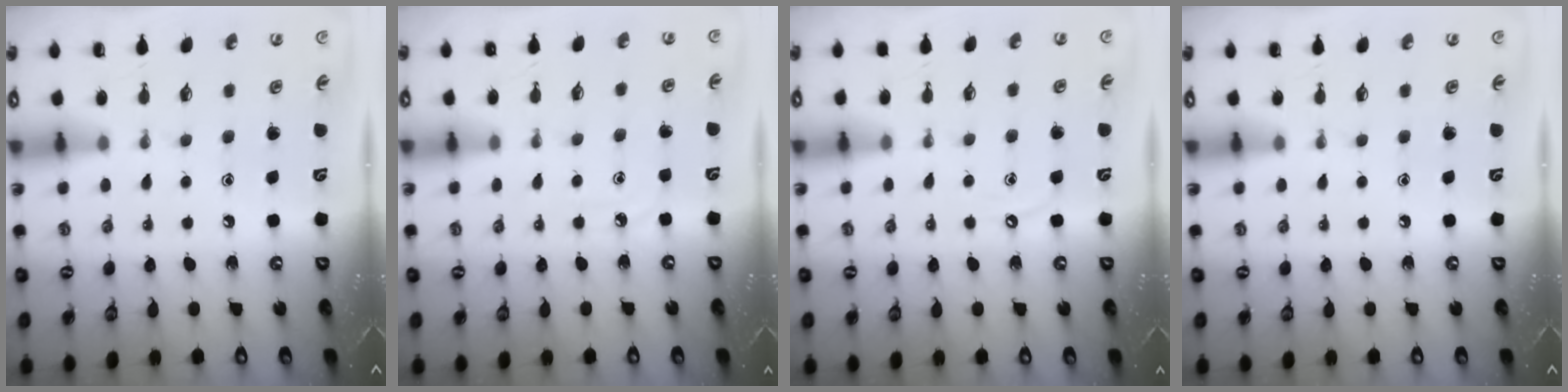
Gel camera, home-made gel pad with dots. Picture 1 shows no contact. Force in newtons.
{"total": 4.4, "press": 4.4, "slide": 0.5}
{"total": 4.2, "press": 4.2, "slide": 0.6}
{"total": 0.0}